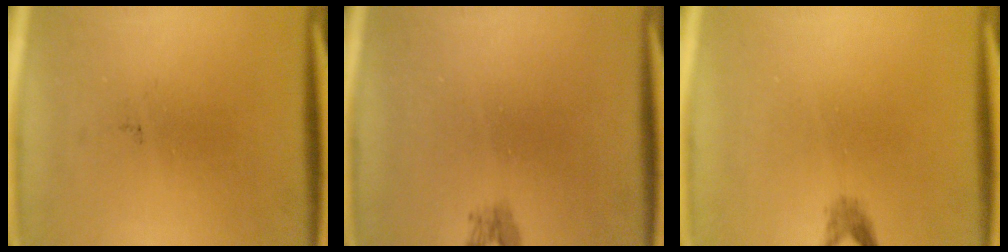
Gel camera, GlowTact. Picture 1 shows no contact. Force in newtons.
{"total": 1.1}
{"total": 1.2}